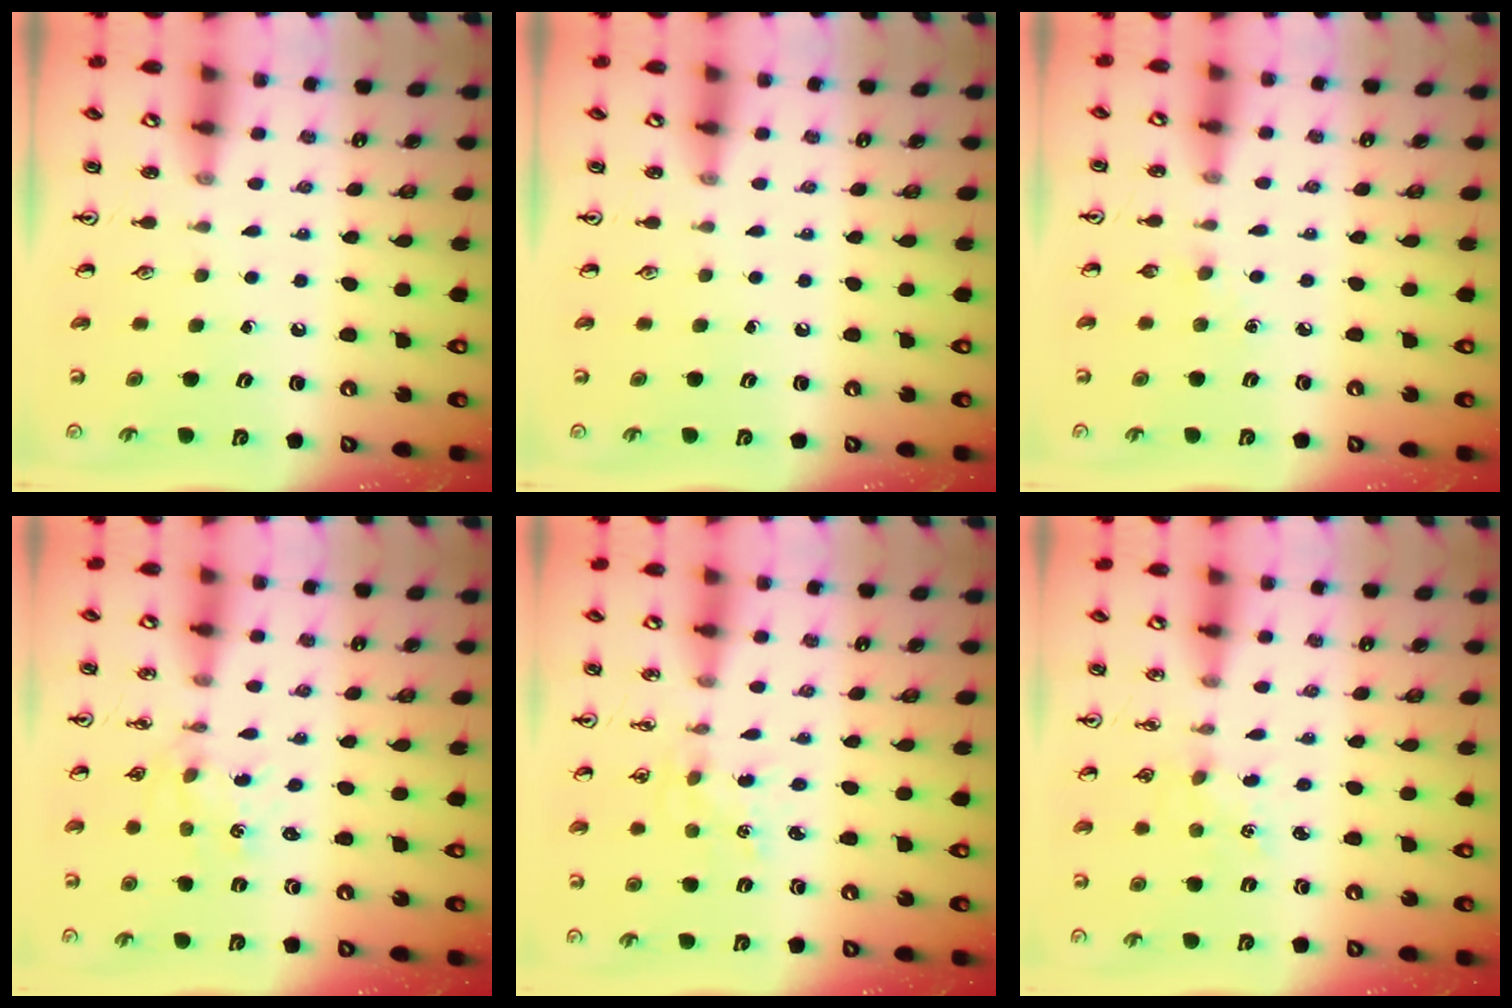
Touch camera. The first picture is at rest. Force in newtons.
{"total": 0.0}
{"total": 2.9, "press": 2.9, "slide": 0.4}
{"total": 0.9, "press": 0.8, "slide": 0.1}
{"total": 0.6, "press": 0.6, "slide": 0.1}
{"total": 2.1, "press": 2.1, "slide": 0.3}